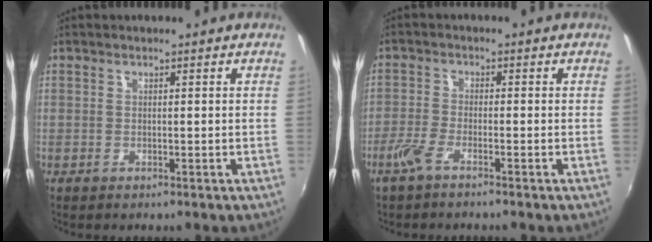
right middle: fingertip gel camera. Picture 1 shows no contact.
{"total": 3.8, "force": [-2.9, 0.6, 2.4], "torque": [-0.066, -0.005, -0.061]}